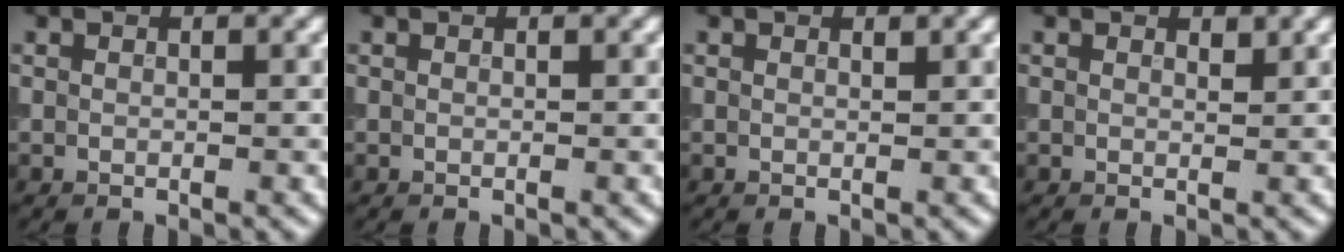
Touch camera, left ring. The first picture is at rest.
{"total": 0.0}
{"total": 0.0}
{"total": 0.6, "force": [0.5, 0.2, 0.2], "torque": [-0.001, -0.001, 0.009]}